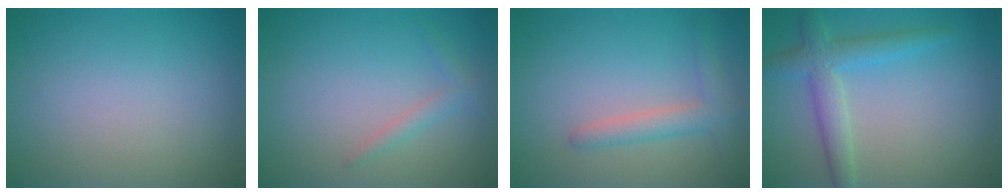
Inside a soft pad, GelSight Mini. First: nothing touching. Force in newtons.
{"total": 1.3, "press": 1.3, "slide": 0.0}
{"total": 2.6, "press": 2.6, "slide": 0.2}
{"total": 3.6, "press": 3.6, "slide": 0.1}